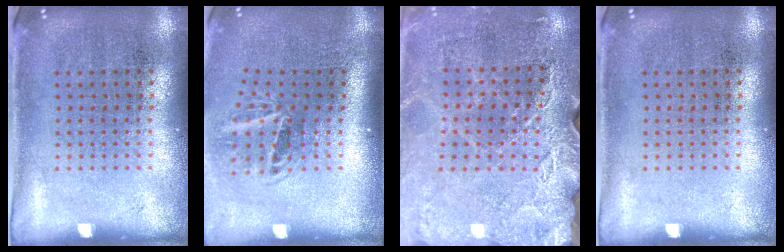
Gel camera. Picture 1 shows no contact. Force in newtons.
{"total": 2.0, "press": 1.3, "slide": 1.6}
{"total": 2.8, "press": 2.8, "slide": 0.3}
{"total": 0.0}